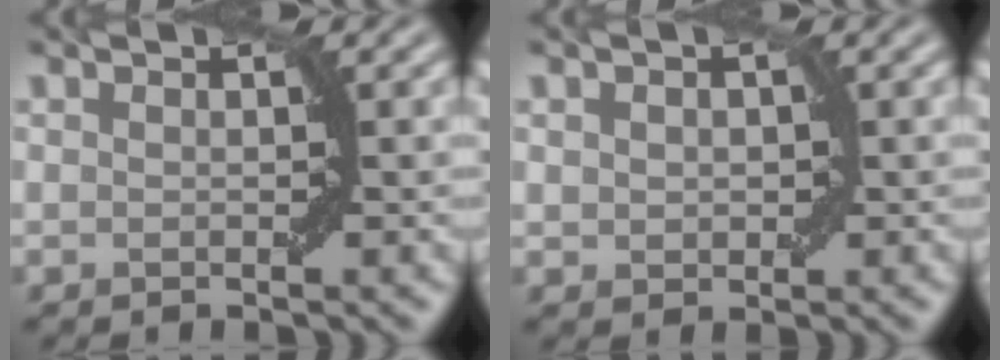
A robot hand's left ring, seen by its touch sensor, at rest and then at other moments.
{"total": 1.5, "force": [0.3, 1.2, 0.8], "torque": [-0.012, 0.001, 0.006]}